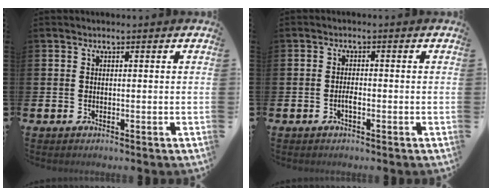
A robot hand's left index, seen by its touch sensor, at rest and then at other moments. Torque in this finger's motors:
{"motor_torque": [0.32, 0.16, 0.02, 0.01]}